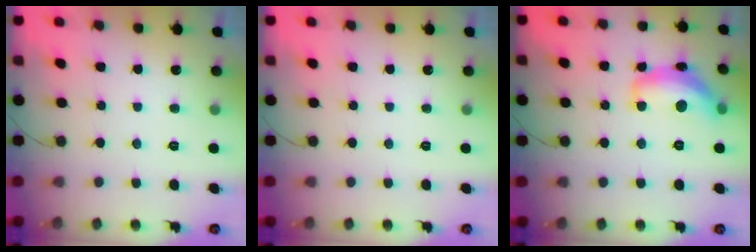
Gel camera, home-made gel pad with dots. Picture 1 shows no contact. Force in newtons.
{"total": 0.0}
{"total": 14.1, "press": 14.0, "slide": 0.9}